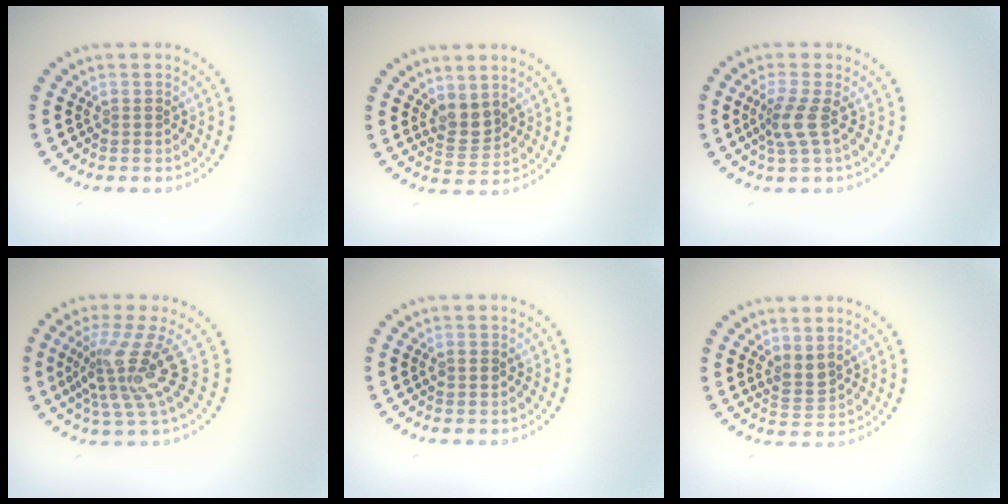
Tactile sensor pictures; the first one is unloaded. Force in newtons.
{"total": 2.3, "press": 1.9, "slide": 1.3}
{"total": 2.4, "press": 1.9, "slide": 1.5}
{"total": 4.7, "press": 3.1, "slide": 3.6}
{"total": 1.0, "press": 1.0, "slide": 0.3}
{"total": 1.9, "press": 1.5, "slide": 1.0}